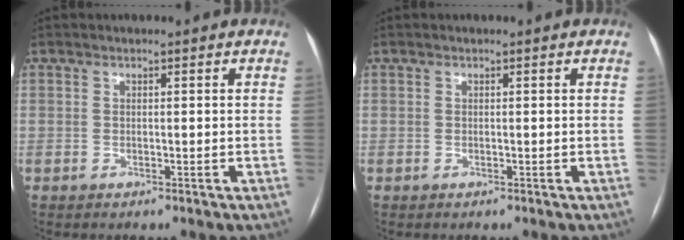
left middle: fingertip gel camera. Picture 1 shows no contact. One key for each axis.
{"total": 0.0}